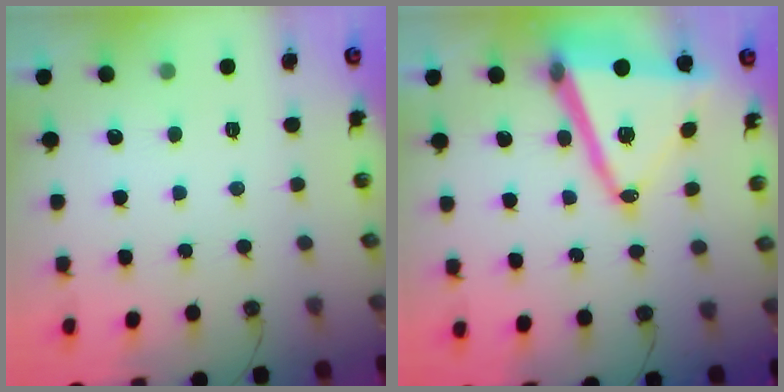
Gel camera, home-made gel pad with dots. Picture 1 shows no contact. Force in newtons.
{"total": 17.2, "press": 16.8, "slide": 3.8}